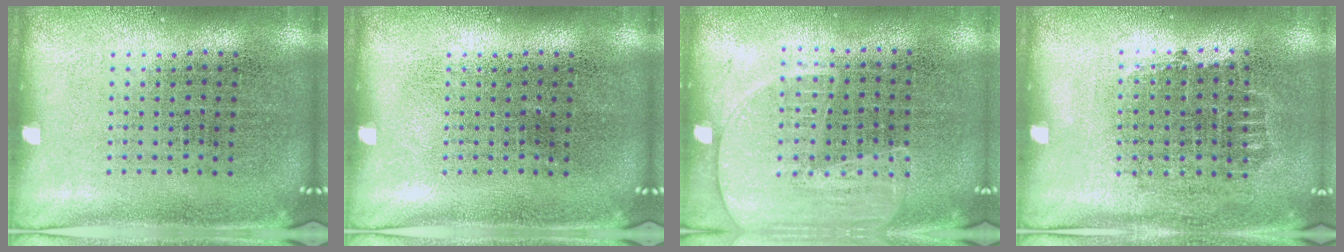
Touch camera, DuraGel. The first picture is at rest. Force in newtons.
{"total": 0.0}
{"total": 1.6, "press": 1.4, "slide": 0.8}
{"total": 0.7, "press": 0.6, "slide": 0.3}